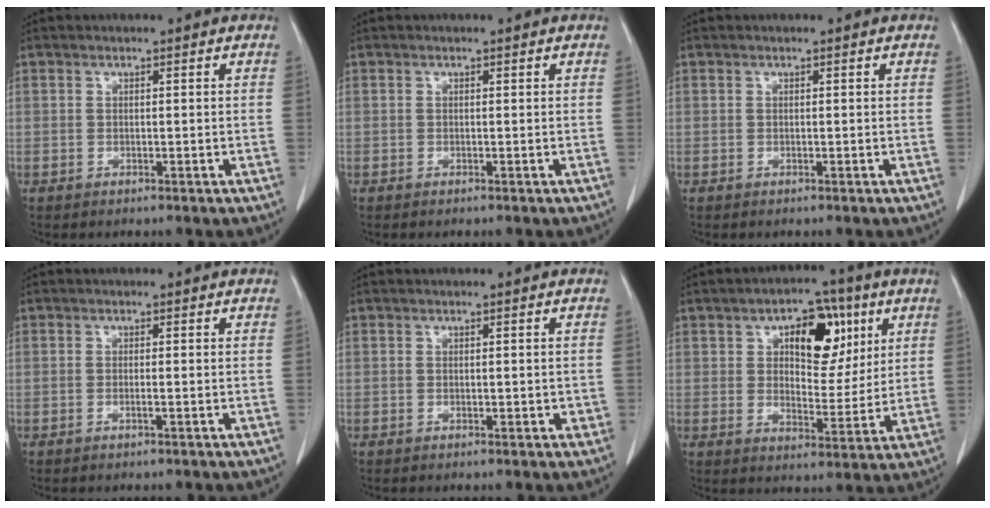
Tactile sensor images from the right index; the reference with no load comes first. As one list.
[{"total": 0.0}, {"total": 0.0}, {"total": 0.7, "force": [-0.3, -0.1, 0.6], "torque": [-0.016, 0.001, -0.002]}, {"total": 1.1, "force": [-0.1, 0.7, 0.9], "torque": [-0.014, 0.000, 0.004]}, {"total": 11.2, "force": [4.6, 5.8, 8.4], "torque": [-0.118, 0.020, 0.076]}]